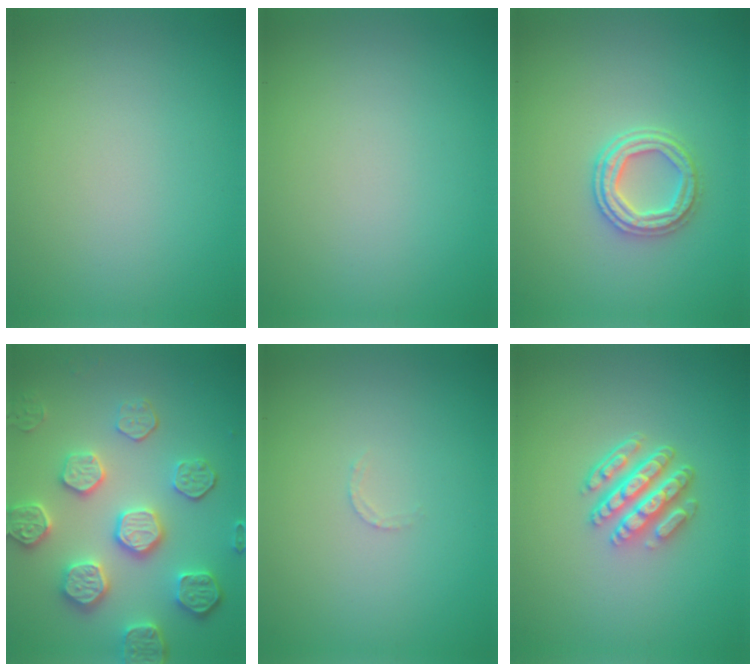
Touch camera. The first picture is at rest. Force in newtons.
{"total": 0.0}
{"total": 3.1, "press": 2.8, "slide": 1.3}
{"total": 6.1, "press": 5.3, "slide": 3.0}
{"total": 0.7, "press": 0.6, "slide": 0.3}
{"total": 4.8, "press": 3.6, "slide": 3.2}